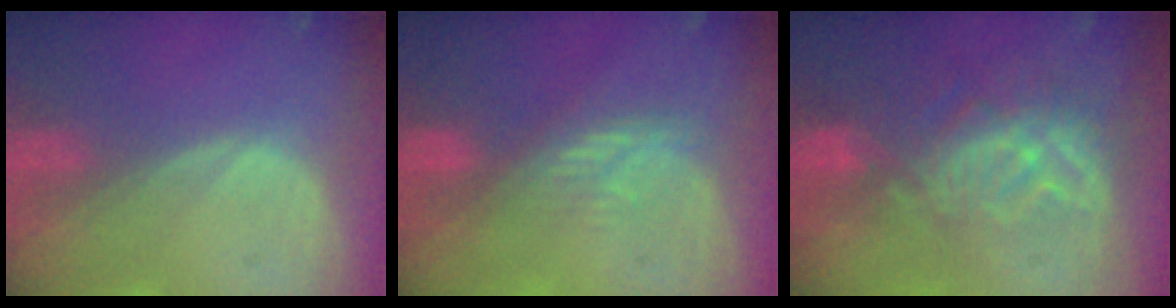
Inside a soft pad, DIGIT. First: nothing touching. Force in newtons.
{"total": 3.7, "press": 3.4, "slide": 1.5}
{"total": 9.4, "press": 8.2, "slide": 4.6}